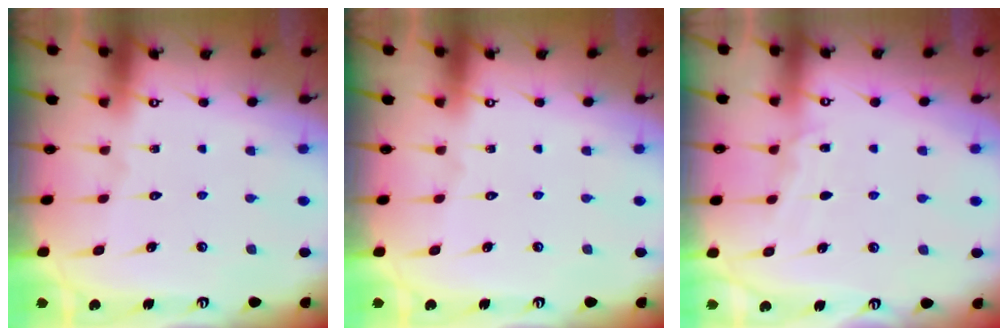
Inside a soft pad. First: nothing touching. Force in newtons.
{"total": 0.0}
{"total": 4.9, "press": 4.9, "slide": 0.6}